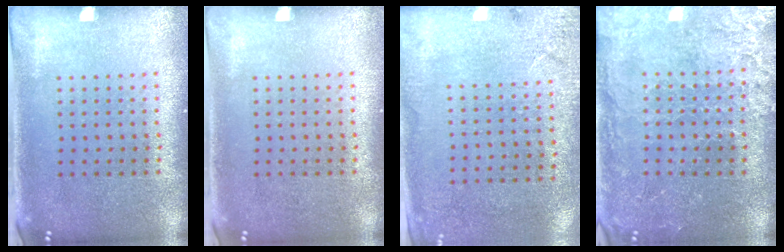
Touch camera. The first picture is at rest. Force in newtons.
{"total": 0.0}
{"total": 2.6, "press": 2.2, "slide": 1.3}
{"total": 3.3, "press": 3.1, "slide": 0.9}